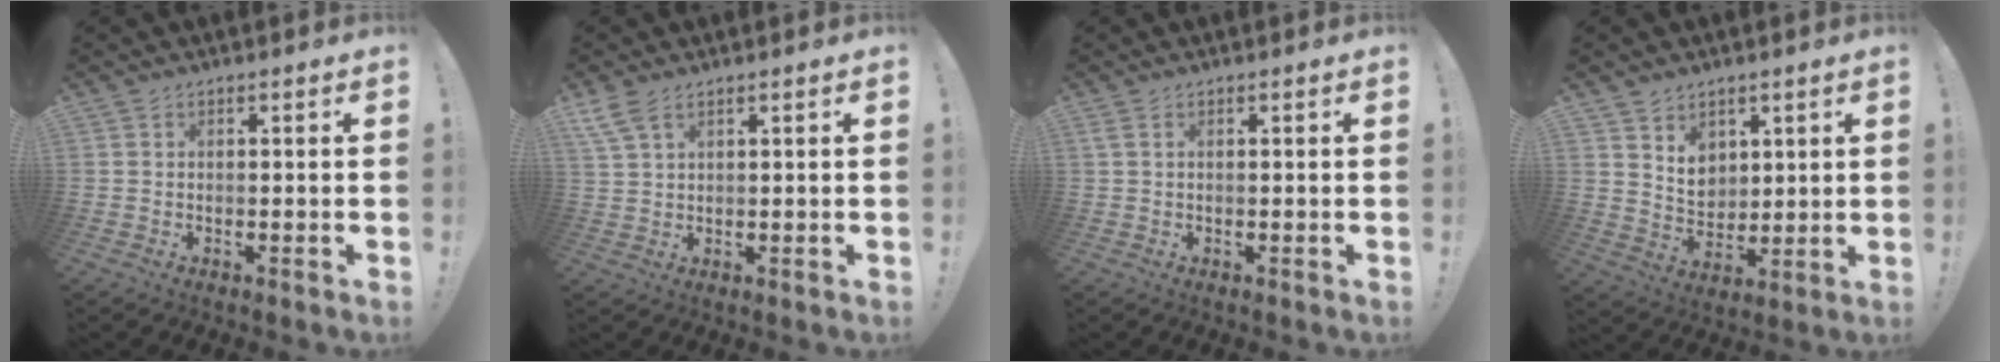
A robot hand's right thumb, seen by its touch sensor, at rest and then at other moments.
{"total": 5.4, "force": [3.5, 2.3, 3.4], "torque": [-0.076, -0.004, 0.069]}
{"total": 1.2, "force": [0.6, 0.4, 1.0], "torque": [-0.026, 0.002, 0.011]}
{"total": 7.6, "force": [4.6, 5.8, 1.8], "torque": [-0.016, -0.042, 0.089]}